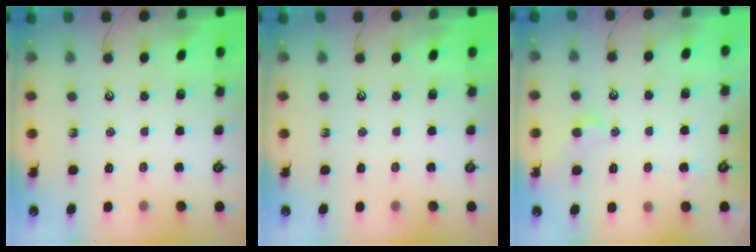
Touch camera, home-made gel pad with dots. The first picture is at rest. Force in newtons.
{"total": 0.0}
{"total": 3.0, "press": 2.9, "slide": 0.7}